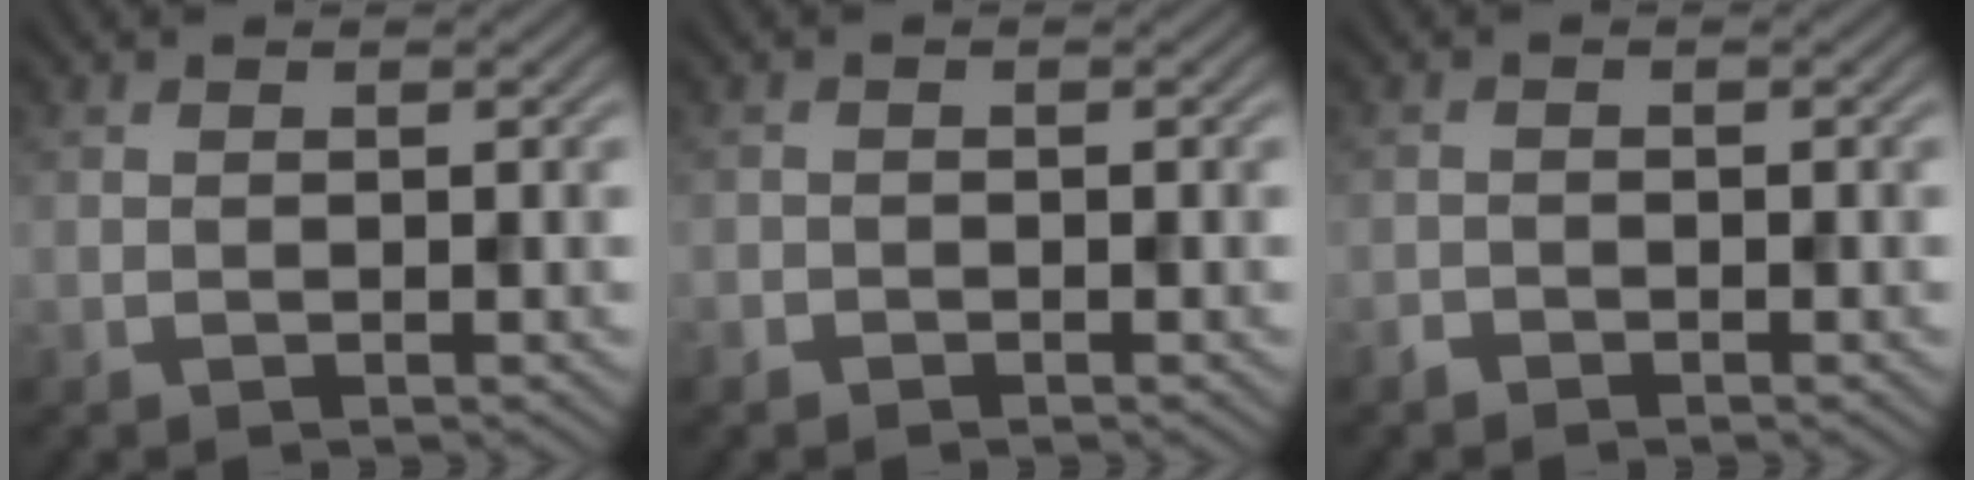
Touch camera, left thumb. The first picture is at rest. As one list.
[{"total": 0.9, "force": [-0.7, 0.5, 0.0], "torque": [0.000, -0.002, -0.015]}, {"total": 0.9, "force": [-0.8, 0.4, 0.1], "torque": [-0.002, -0.001, -0.018]}]